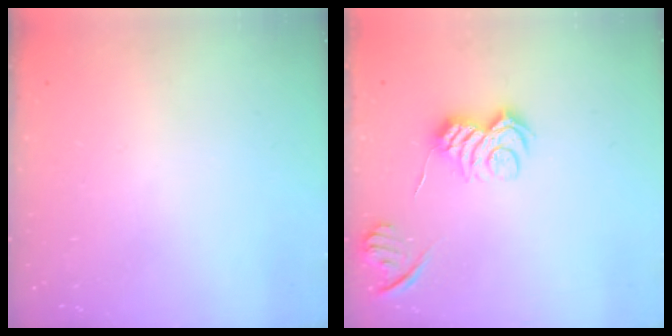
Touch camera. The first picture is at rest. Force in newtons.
{"total": 9.7, "press": 9.7, "slide": 0.4}